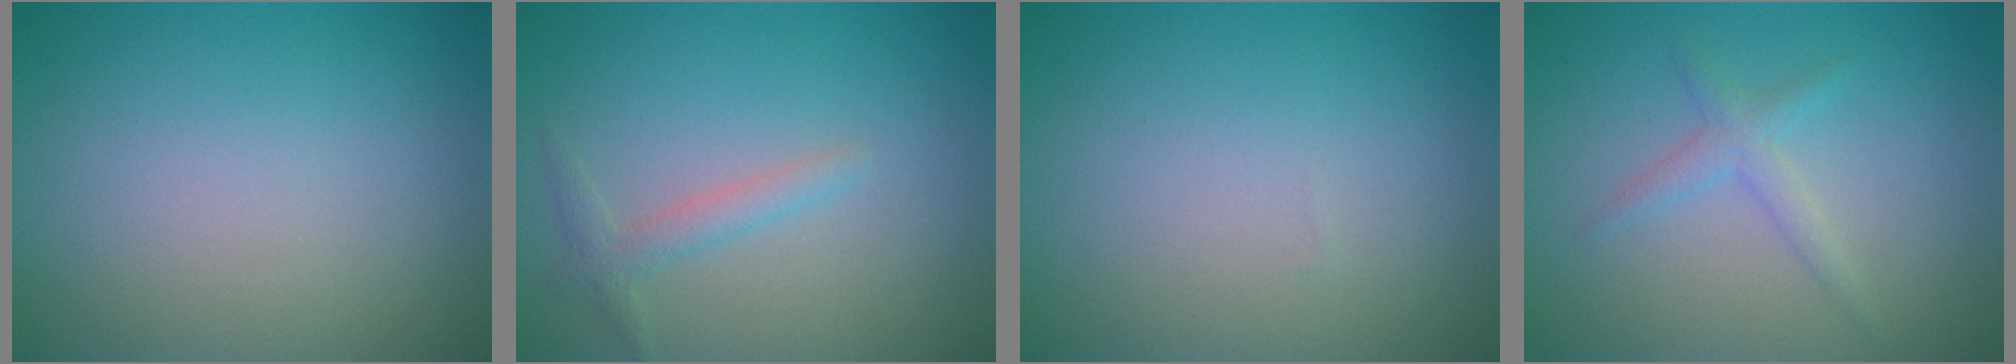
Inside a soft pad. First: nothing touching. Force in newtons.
{"total": 1.6, "press": 1.6, "slide": 0.1}
{"total": 0.0}
{"total": 1.7, "press": 1.7, "slide": 0.1}